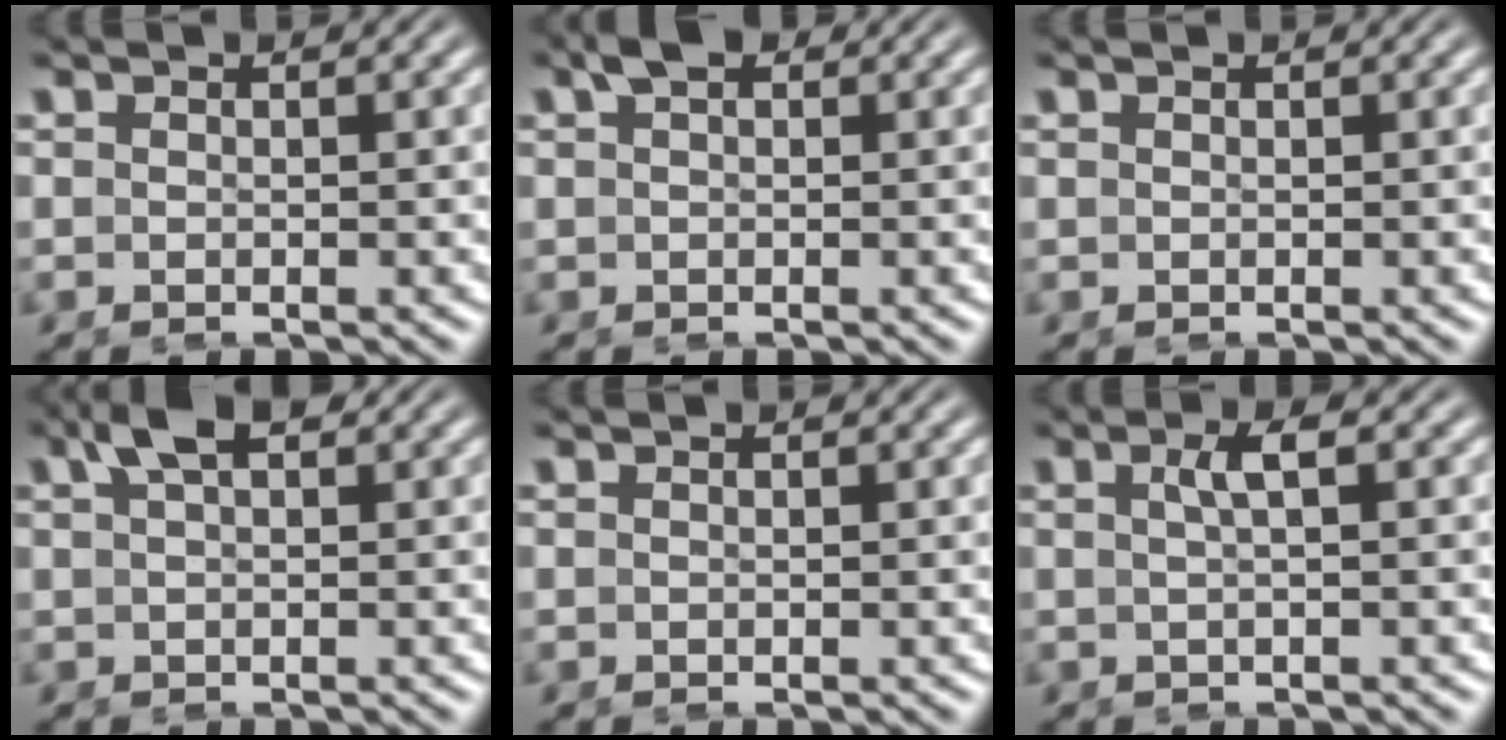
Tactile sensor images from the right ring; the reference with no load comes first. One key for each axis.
{"total": 1.8, "fx": 1.1, "fy": 1.0, "fz": 1.1, "tx": -0.020, "ty": 0.004, "tz": 0.017}
{"total": 0.0}
{"total": 2.7, "fx": 1.6, "fy": 1.0, "fz": 2.0, "tx": -0.035, "ty": 0.009, "tz": 0.028}
{"total": 0.0}
{"total": 1.9, "fx": 0.3, "fy": 0.1, "fz": 1.9, "tx": -0.029, "ty": 0.008, "tz": 0.007}